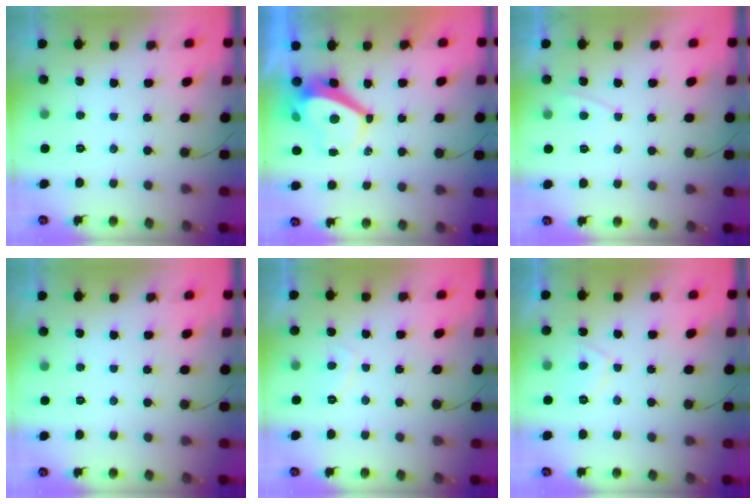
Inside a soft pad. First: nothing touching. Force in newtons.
{"total": 6.3, "press": 6.3, "slide": 0.7}
{"total": 2.0, "press": 2.0, "slide": 0.3}
{"total": 0.0}
{"total": 2.3, "press": 2.1, "slide": 0.8}
{"total": 3.1, "press": 3.0, "slide": 0.7}